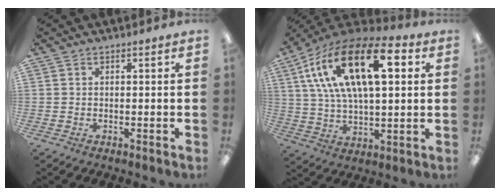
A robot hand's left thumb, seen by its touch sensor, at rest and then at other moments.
{"total": 23.1, "force": [9.6, 10.7, 18.1], "torque": [-0.343, -0.026, 0.152]}